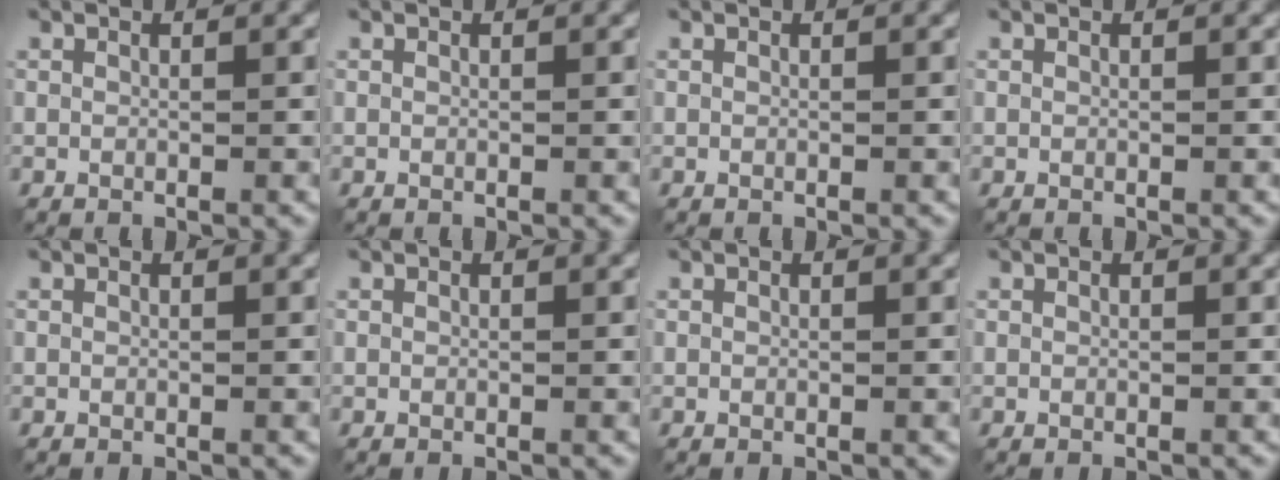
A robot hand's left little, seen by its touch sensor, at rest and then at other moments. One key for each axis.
{"total": 0.0}
{"total": 0.0}
{"total": 0.0}
{"total": 0.0}
{"total": 0.0}
{"total": 0.0}
{"total": 0.0}